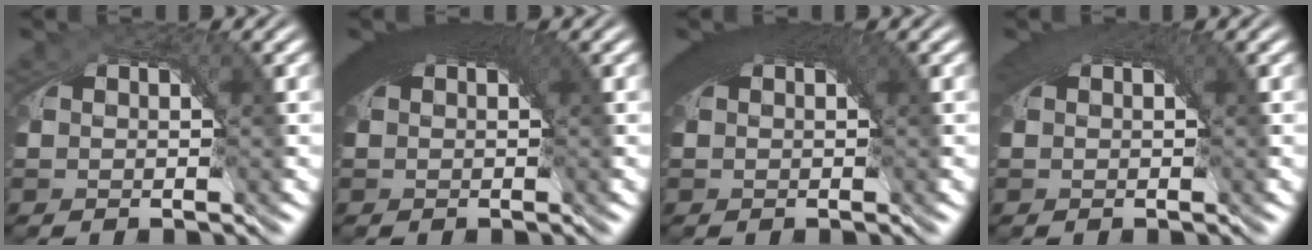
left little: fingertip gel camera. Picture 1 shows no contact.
{"total": 7.0, "force": [2.0, 2.7, 6.2], "torque": [-0.079, 0.017, 0.022]}
{"total": 5.6, "force": [1.9, 1.9, 4.9], "torque": [-0.057, 0.016, 0.020]}
{"total": 2.8, "force": [0.9, 0.9, 2.5], "torque": [-0.029, 0.002, 0.012]}